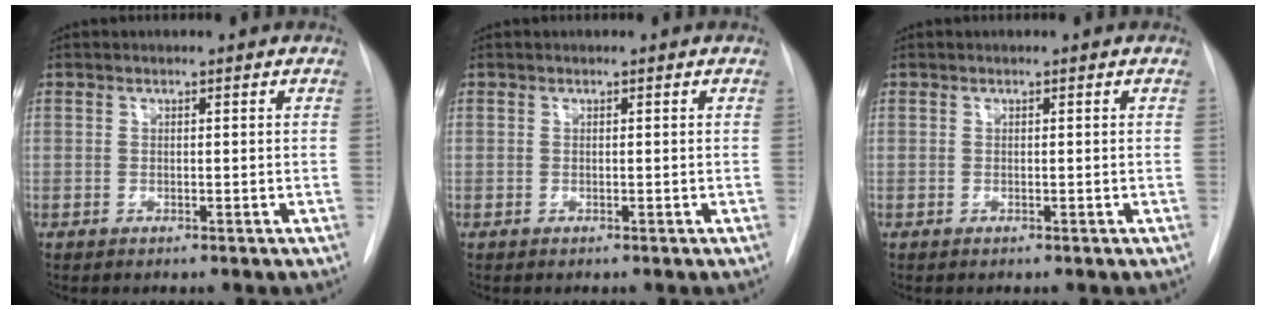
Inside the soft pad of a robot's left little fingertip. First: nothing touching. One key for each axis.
{"total": 0.0}
{"total": 0.0}